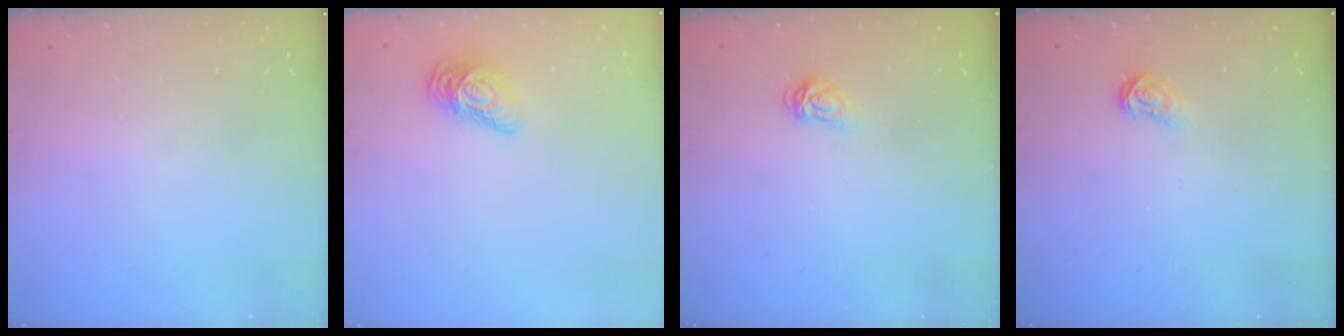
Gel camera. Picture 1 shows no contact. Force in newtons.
{"total": 10.6, "press": 10.6, "slide": 1.0}
{"total": 6.2, "press": 6.2, "slide": 0.4}
{"total": 3.7, "press": 3.7, "slide": 0.2}